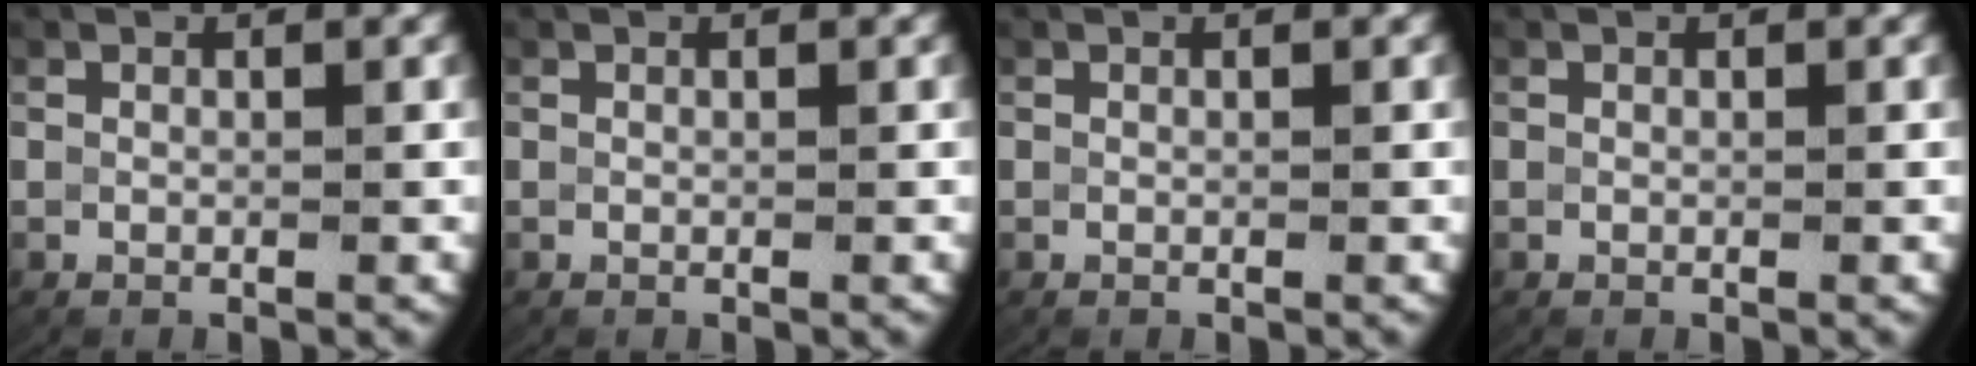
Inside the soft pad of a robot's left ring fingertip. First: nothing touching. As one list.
[{"total": 0.0}, {"total": 0.0}, {"total": 0.0}]